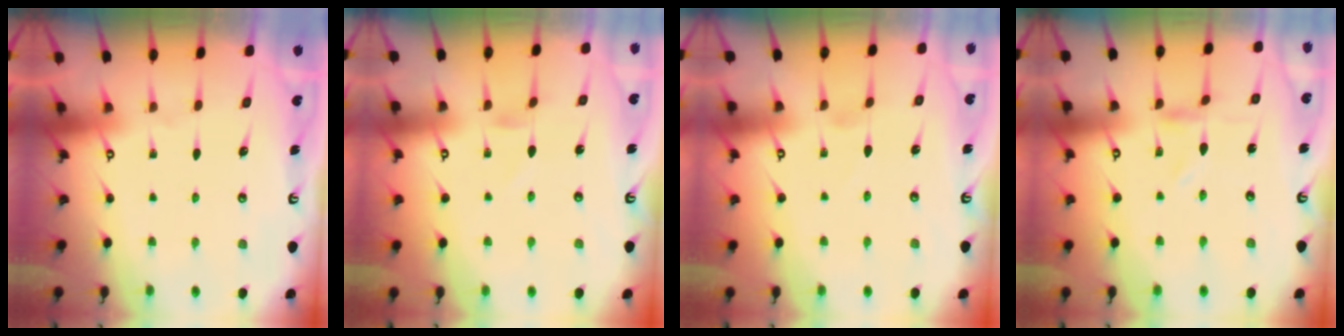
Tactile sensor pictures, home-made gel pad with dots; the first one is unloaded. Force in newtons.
{"total": 0.0}
{"total": 1.1, "press": 1.1, "slide": 0.1}
{"total": 0.0}